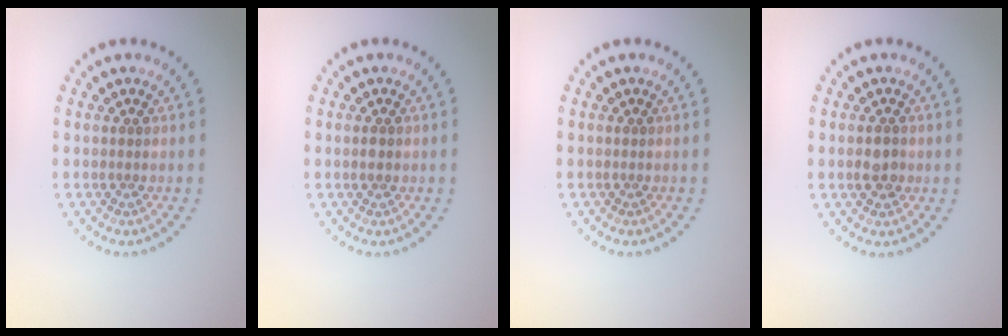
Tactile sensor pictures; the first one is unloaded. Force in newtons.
{"total": 1.2, "press": 1.2, "slide": 0.0}
{"total": 0.0}
{"total": 1.8, "press": 1.8, "slide": 0.4}